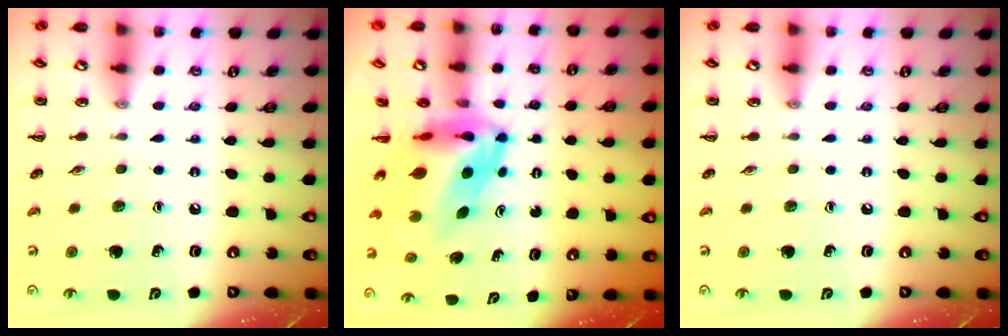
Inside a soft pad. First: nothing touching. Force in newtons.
{"total": 7.3, "press": 7.1, "slide": 1.9}
{"total": 0.0}